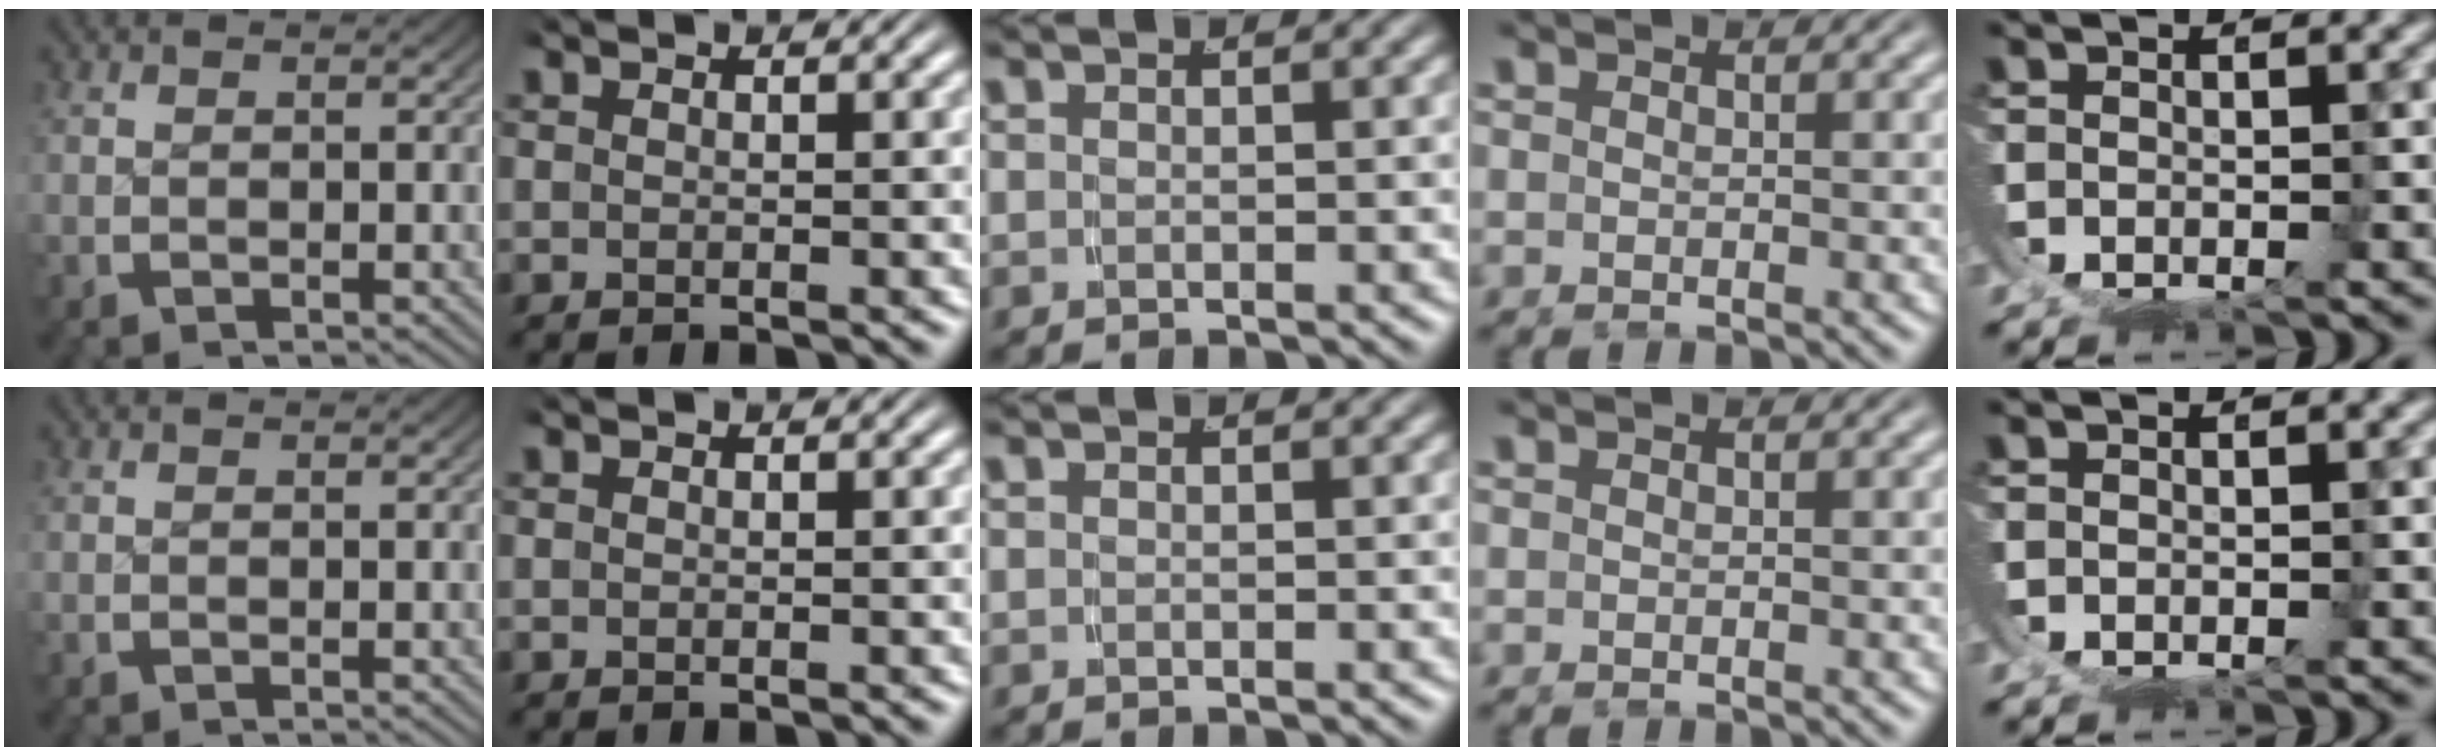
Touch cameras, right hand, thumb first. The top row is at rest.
{}